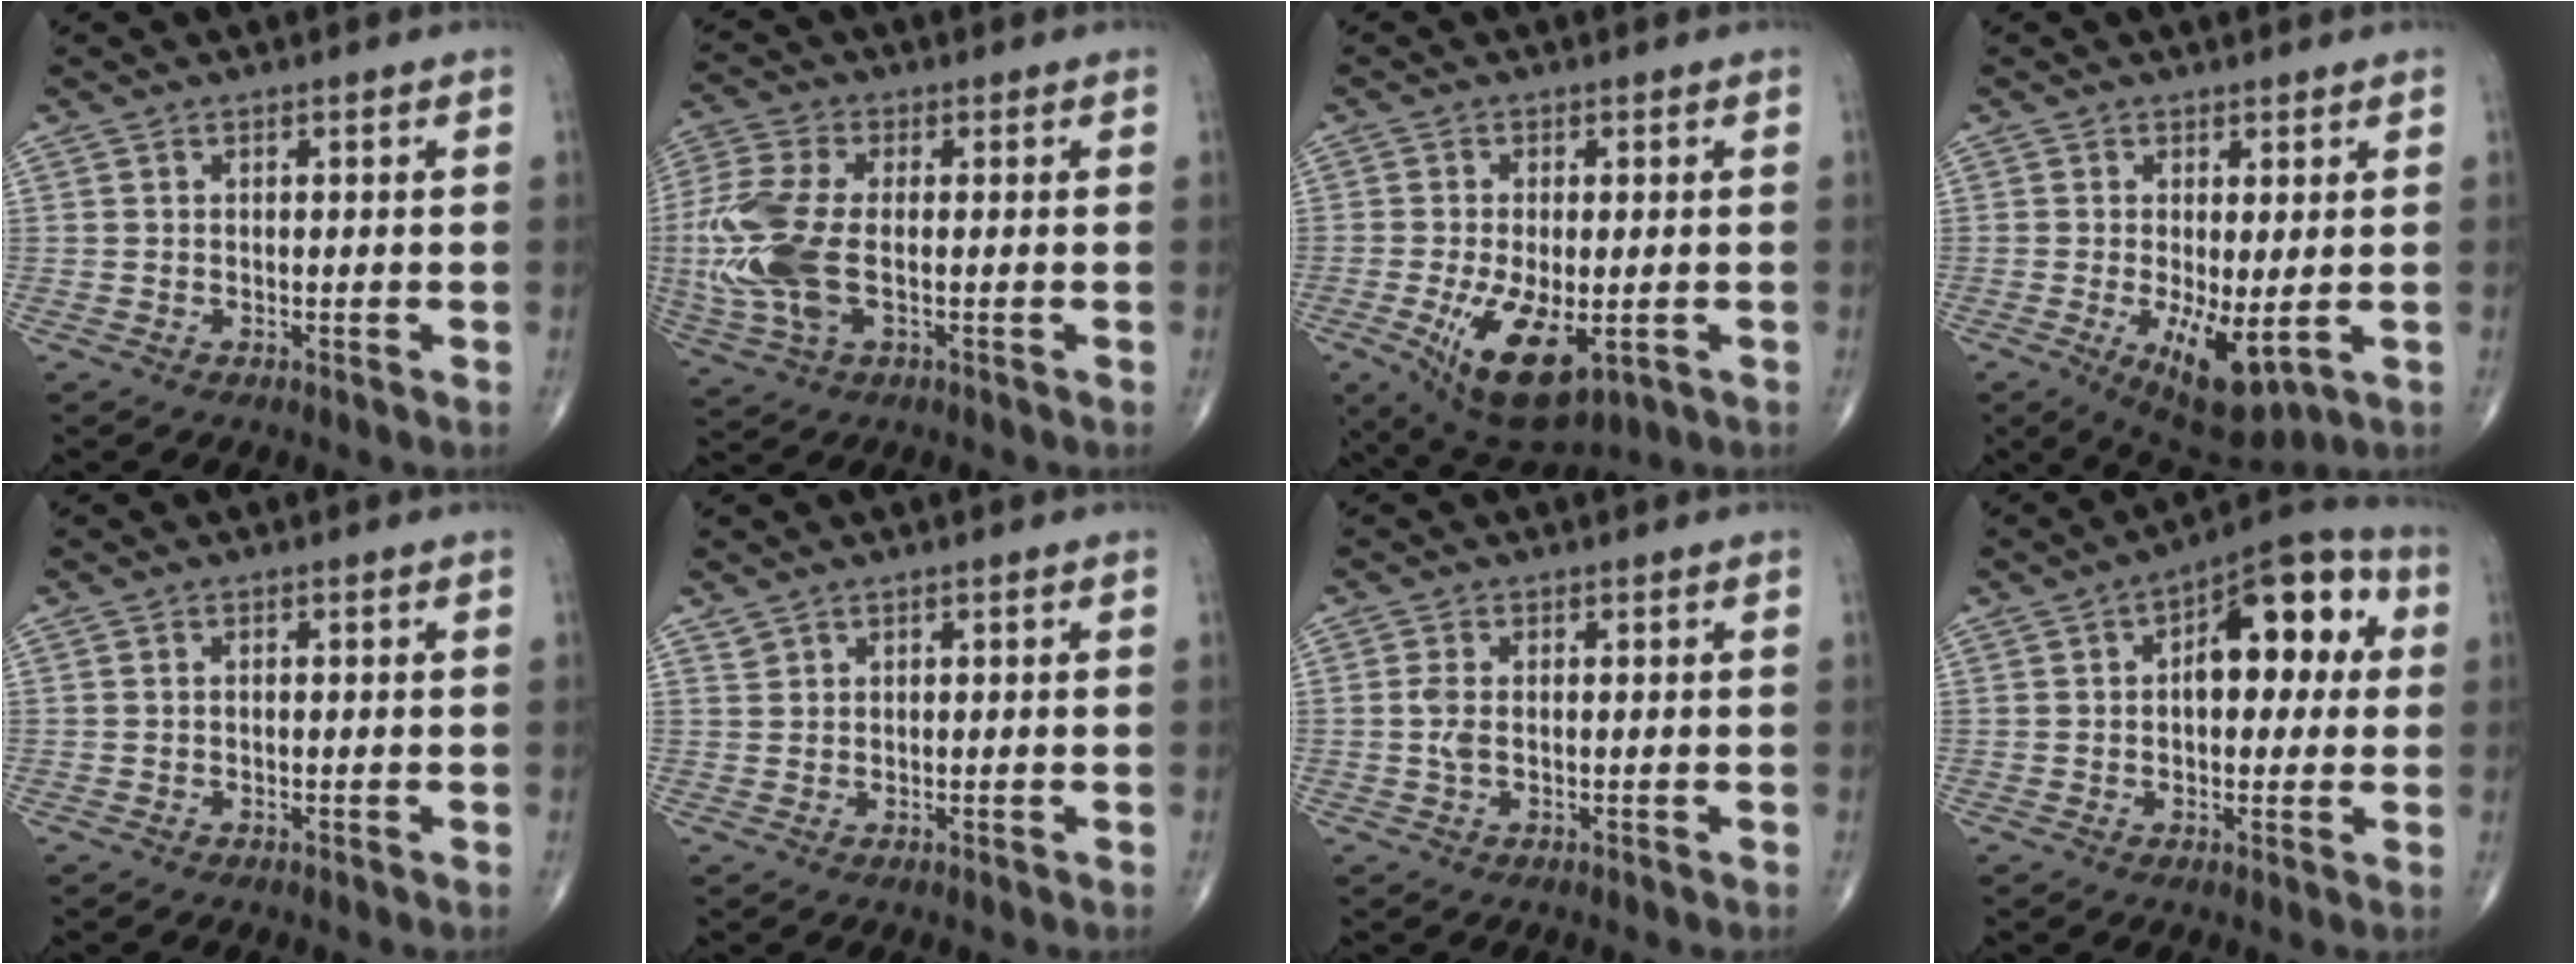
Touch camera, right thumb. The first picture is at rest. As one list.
[{"total": 14.2, "force": [-1.4, 7.2, 12.1], "torque": [-0.308, -0.001, -0.023]}, {"total": 12.0, "force": [-3.6, 5.3, 10.2], "torque": [-0.176, -0.019, -0.044]}, {"total": 8.7, "force": [-1.7, 3.2, 7.9], "torque": [-0.125, -0.024, -0.014]}, {"total": 0.0}, {"total": 0.9, "force": [0.8, 0.4, 0.1], "torque": [0.005, -0.002, 0.016]}, {"total": 2.1, "force": [0.0, 0.9, 1.8], "torque": [-0.050, -0.002, -0.002]}, {"total": 14.6, "force": [2.8, 7.3, 12.3], "torque": [-0.135, 0.028, 0.033]}]